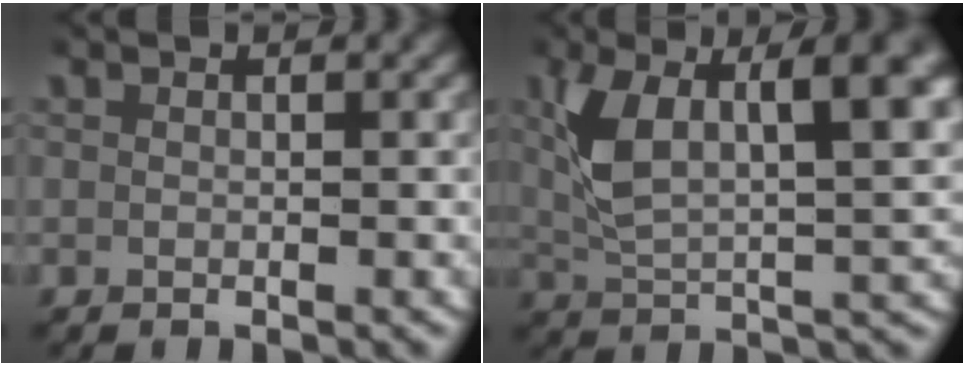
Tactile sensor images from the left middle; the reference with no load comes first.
{"total": 9.3, "force": [2.4, 4.2, 7.9], "torque": [-0.137, 0.003, 0.044]}